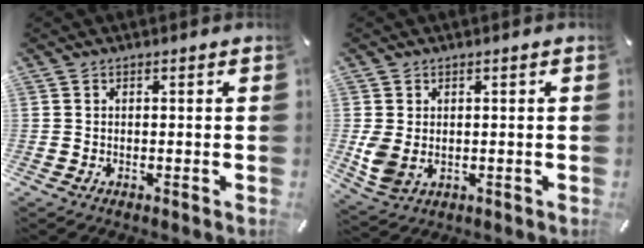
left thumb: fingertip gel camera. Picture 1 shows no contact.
{"total": 5.2, "force": [0.2, 4.1, 3.1], "torque": [-0.079, -0.008, 0.004]}